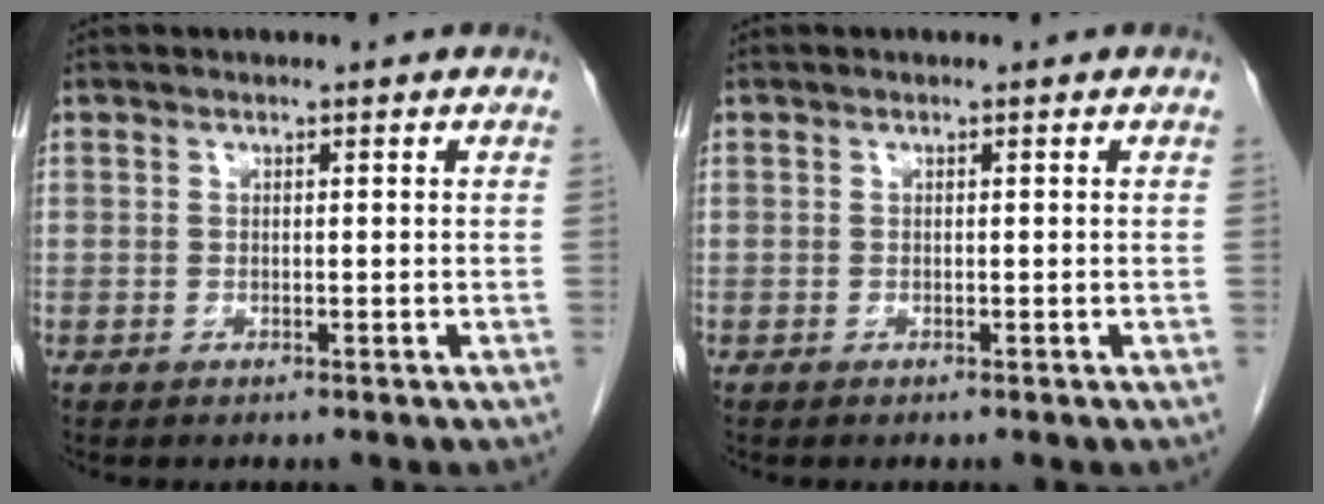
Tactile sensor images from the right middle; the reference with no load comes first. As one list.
[{"total": 0.0}]